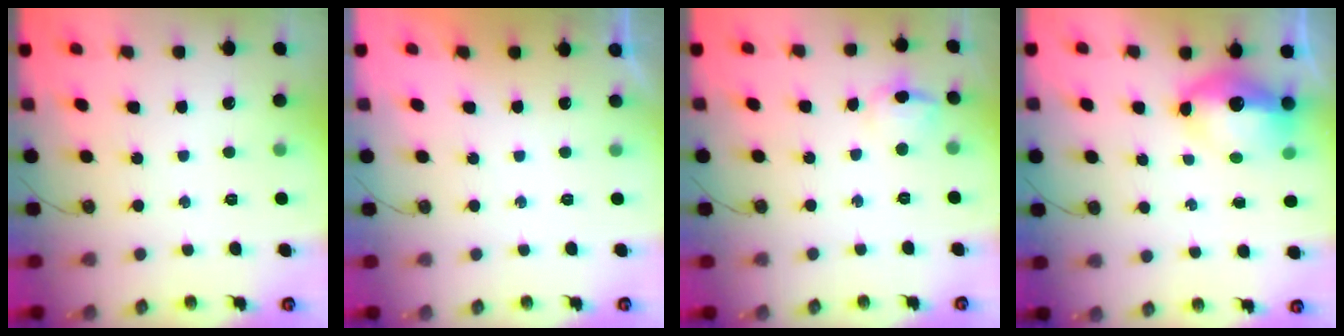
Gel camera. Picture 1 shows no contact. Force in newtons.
{"total": 0.0}
{"total": 7.7, "press": 7.6, "slide": 1.2}
{"total": 12.4, "press": 12.3, "slide": 1.2}